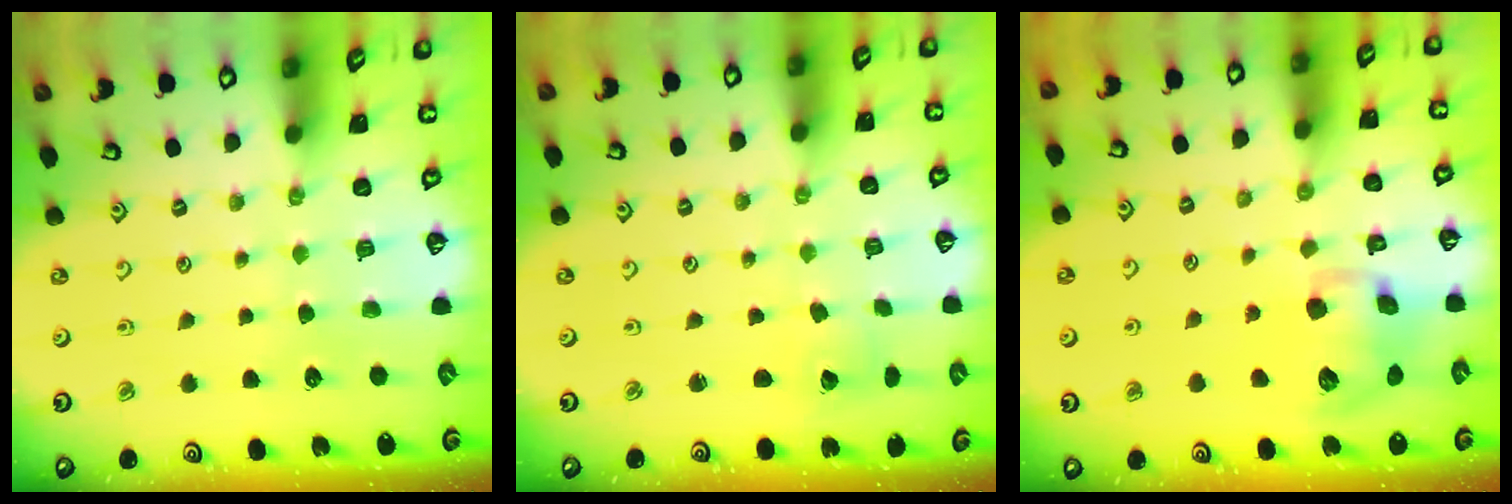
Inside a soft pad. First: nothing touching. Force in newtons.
{"total": 1.4, "press": 1.4, "slide": 0.1}
{"total": 12.3, "press": 12.2, "slide": 1.7}